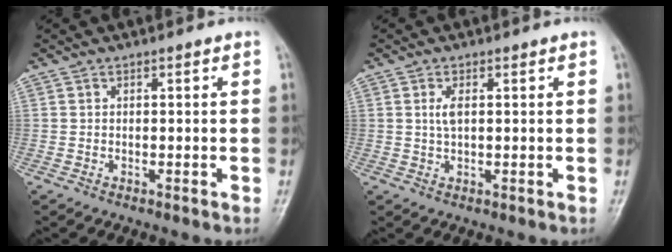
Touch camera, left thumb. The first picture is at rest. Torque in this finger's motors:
{"motor_torque": [-0.18, 0.20, 0.05, -0.02, 0.01]}